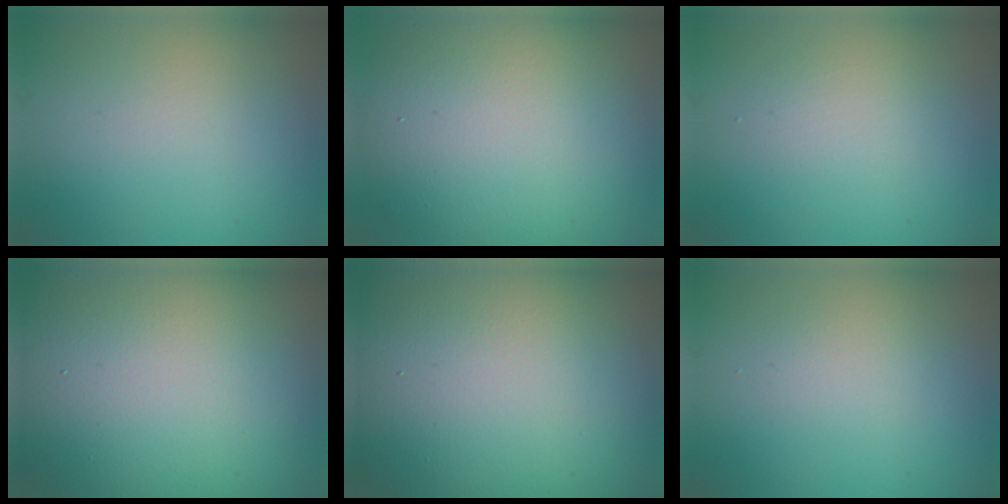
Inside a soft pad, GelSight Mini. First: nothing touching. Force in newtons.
{"total": 12.8, "press": 12.8, "slide": 0.5}
{"total": 1.5, "press": 1.5, "slide": 0.1}
{"total": 21.9, "press": 21.9, "slide": 0.9}
{"total": 21.2, "press": 21.2, "slide": 1.7}
{"total": 1.3, "press": 1.3, "slide": 0.0}